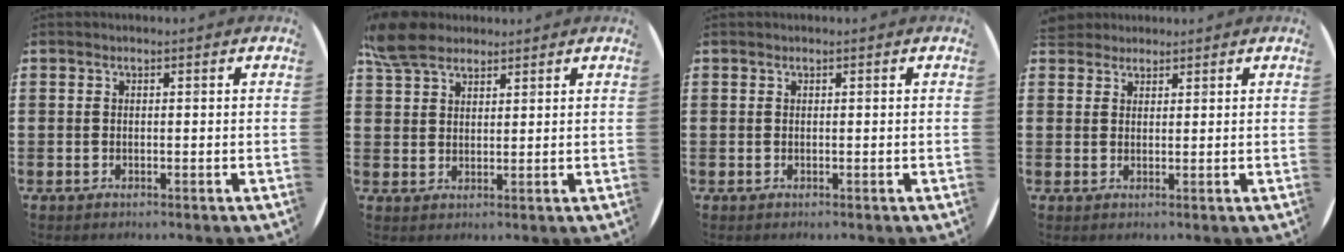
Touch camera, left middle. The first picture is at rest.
{"total": 5.9, "force": [4.9, 2.4, 2.3], "torque": [-0.058, 0.000, 0.094]}
{"total": 0.0}
{"total": 2.5, "force": [2.3, 1.0, -0.1], "torque": [0.004, 0.001, 0.045]}